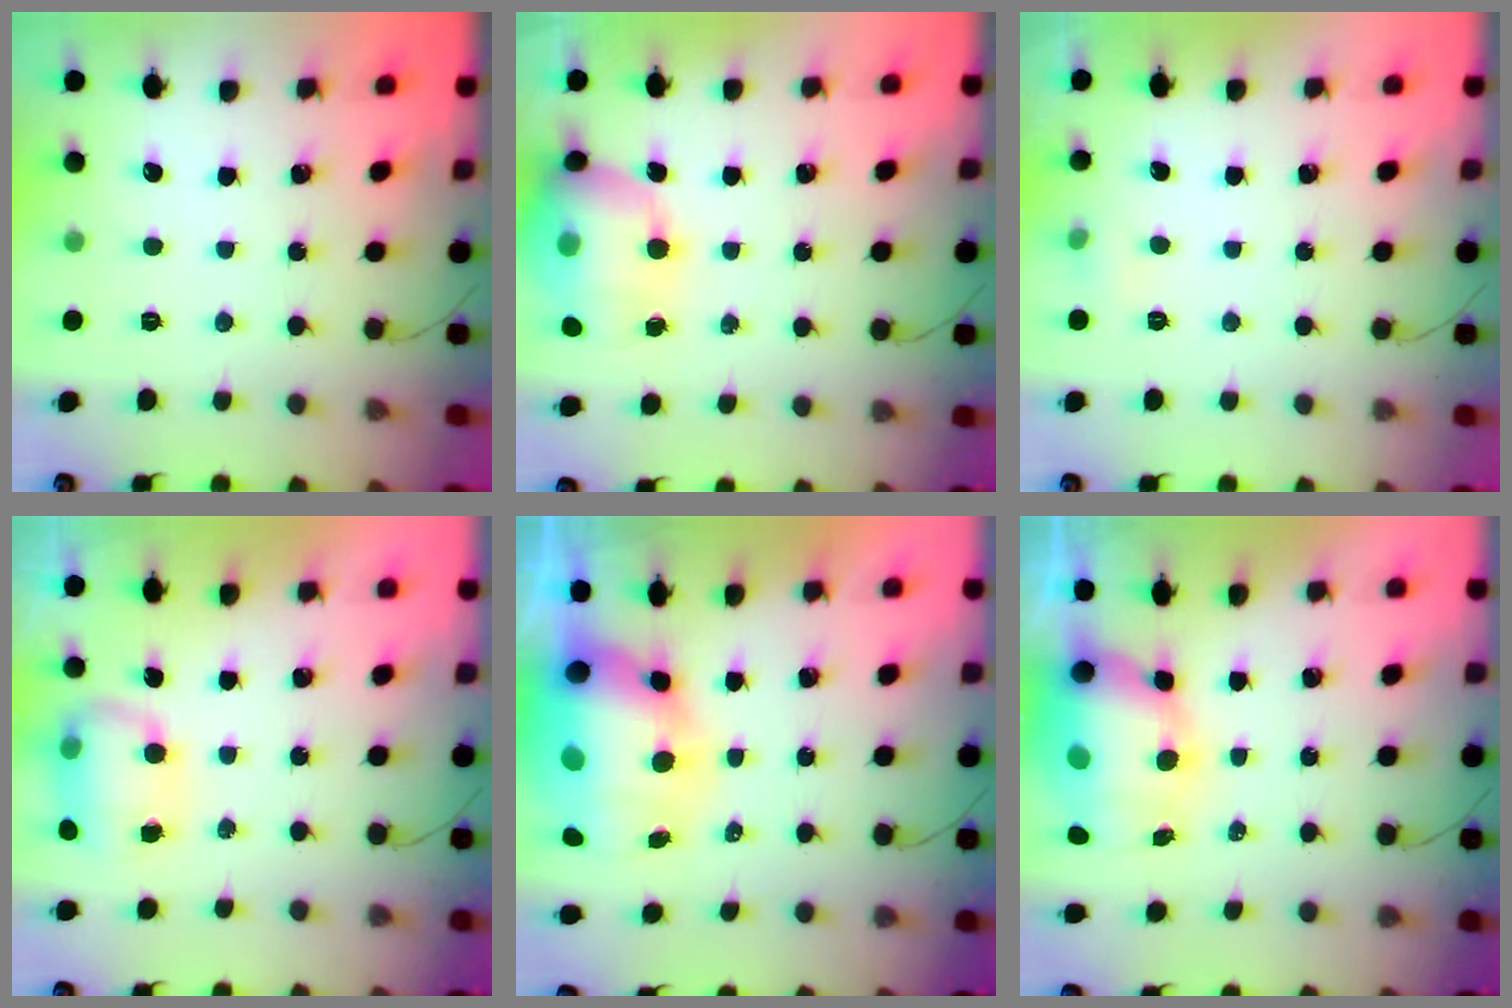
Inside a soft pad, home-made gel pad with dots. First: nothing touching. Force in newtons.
{"total": 18.2, "press": 17.9, "slide": 3.3}
{"total": 3.7, "press": 3.5, "slide": 1.1}
{"total": 8.0, "press": 8.0, "slide": 0.6}
{"total": 18.2, "press": 17.6, "slide": 4.4}
{"total": 10.5, "press": 10.3, "slide": 2.5}